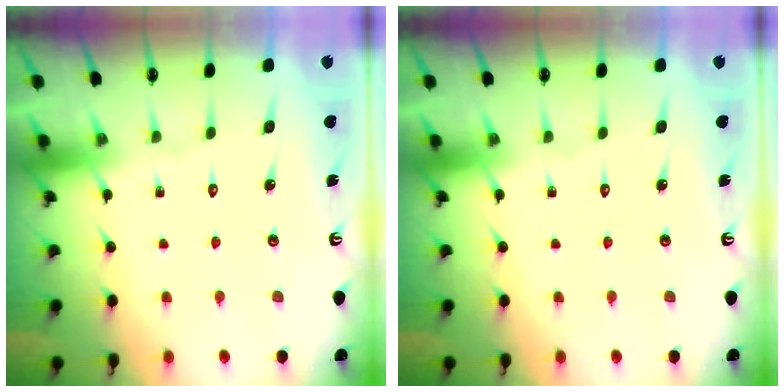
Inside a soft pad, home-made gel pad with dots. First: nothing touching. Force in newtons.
{"total": 0.0}